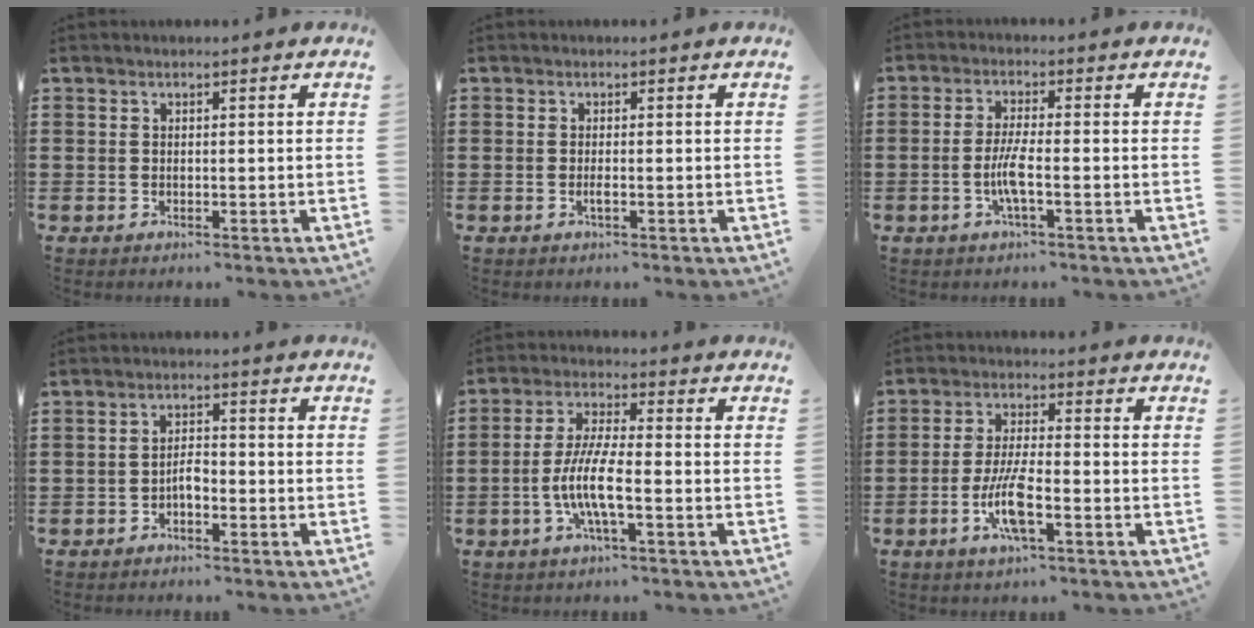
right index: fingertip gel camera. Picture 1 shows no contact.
{"total": 1.2, "force": [-0.4, 0.2, 1.1], "torque": [-0.030, -0.005, -0.009]}
{"total": 4.6, "force": [-1.5, 0.5, 4.3], "torque": [-0.096, -0.008, -0.035]}
{"total": 2.6, "force": [-1.4, 1.1, 1.9], "torque": [-0.038, 0.008, -0.030]}
{"total": 7.7, "force": [-2.4, 1.6, 7.2], "torque": [-0.162, -0.014, -0.054]}
{"total": 7.4, "force": [-2.9, 1.6, 6.6], "torque": [-0.148, -0.014, -0.059]}